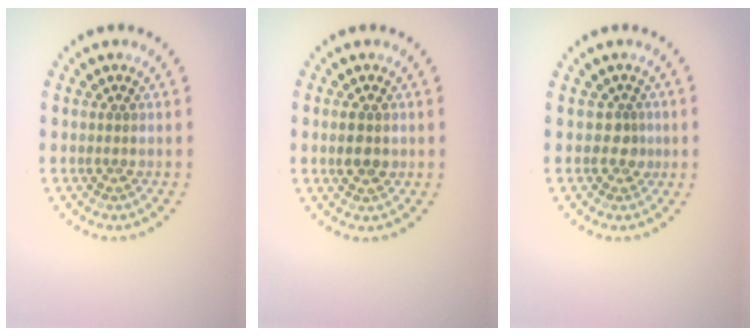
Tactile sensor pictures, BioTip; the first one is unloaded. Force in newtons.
{"total": 1.9, "press": 1.9, "slide": 0.2}
{"total": 1.7, "press": 1.3, "slide": 1.1}